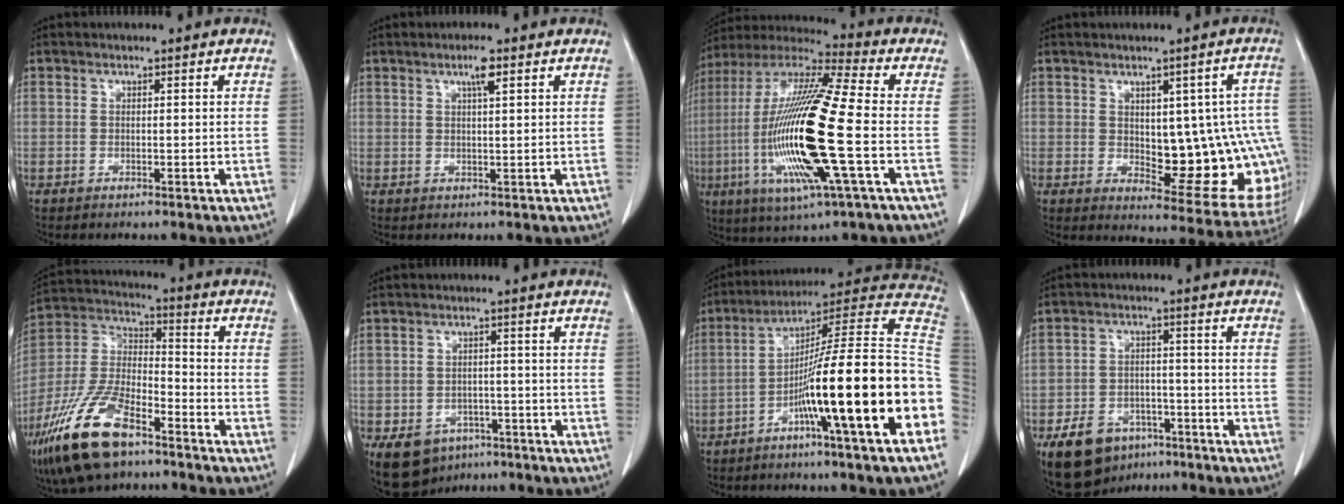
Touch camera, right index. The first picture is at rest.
{"total": 2.6, "force": [1.4, 0.1, 2.2], "torque": [-0.042, 0.000, 0.023]}
{"total": 22.1, "force": [-4.0, 1.7, 21.7], "torque": [-0.469, -0.021, -0.081]}
{"total": 14.6, "force": [-0.1, 5.9, 13.4], "torque": [-0.125, 0.014, 0.019]}
{"total": 16.7, "force": [-10.4, 6.4, 11.3], "torque": [-0.255, -0.012, -0.197]}
{"total": 9.1, "force": [-5.3, 6.7, 3.1], "torque": [-0.054, 0.008, -0.070]}
{"total": 23.0, "force": [-6.9, -1.1, 21.9], "torque": [-0.266, 0.009, -0.123]}
{"total": 10.3, "force": [-6.6, 6.5, 4.5], "torque": [-0.078, 0.009, -0.099]}